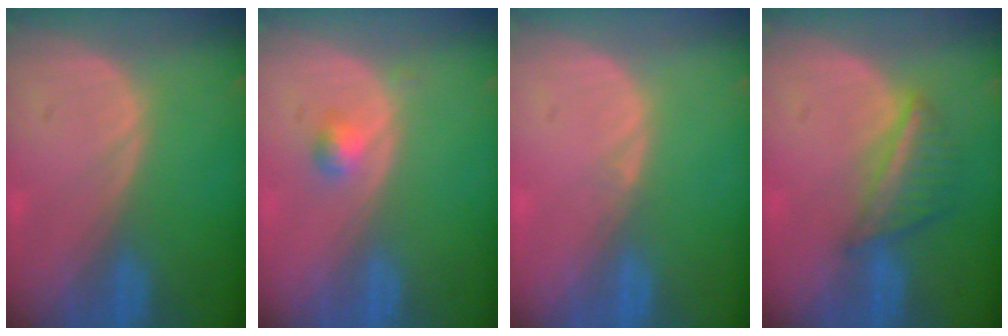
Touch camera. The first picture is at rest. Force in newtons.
{"total": 2.0, "press": 1.8, "slide": 0.8}
{"total": 0.6, "press": 0.4, "slide": 0.5}
{"total": 5.6, "press": 5.3, "slide": 1.7}